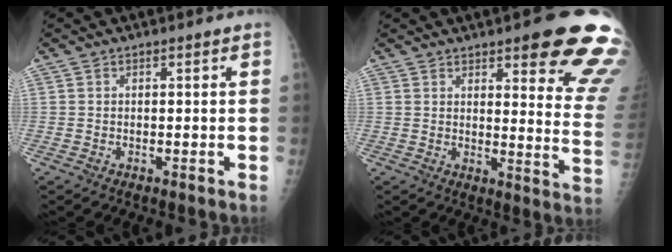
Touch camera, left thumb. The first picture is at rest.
{"total": 19.1, "force": [11.6, 4.5, 14.4], "torque": [-0.144, -0.056, 0.132]}